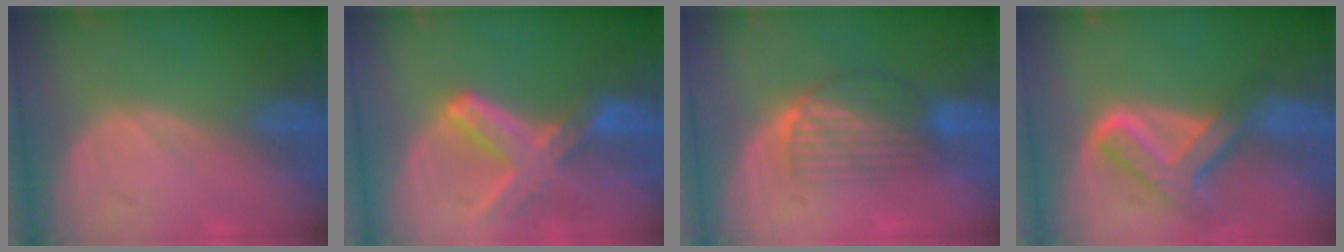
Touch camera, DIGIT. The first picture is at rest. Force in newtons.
{"total": 8.2, "press": 7.2, "slide": 3.9}
{"total": 6.8, "press": 5.9, "slide": 3.4}
{"total": 8.0, "press": 6.7, "slide": 4.3}